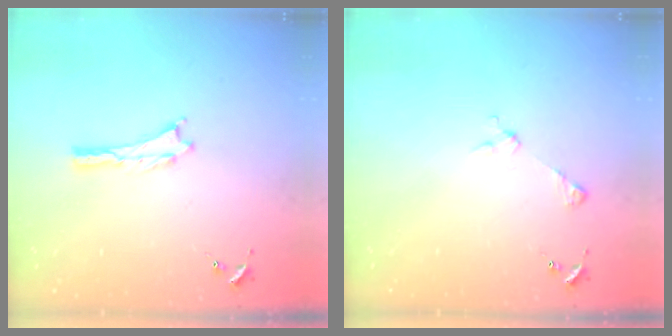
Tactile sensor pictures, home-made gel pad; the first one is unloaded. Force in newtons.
{"total": 2.9, "press": 2.9, "slide": 0.3}